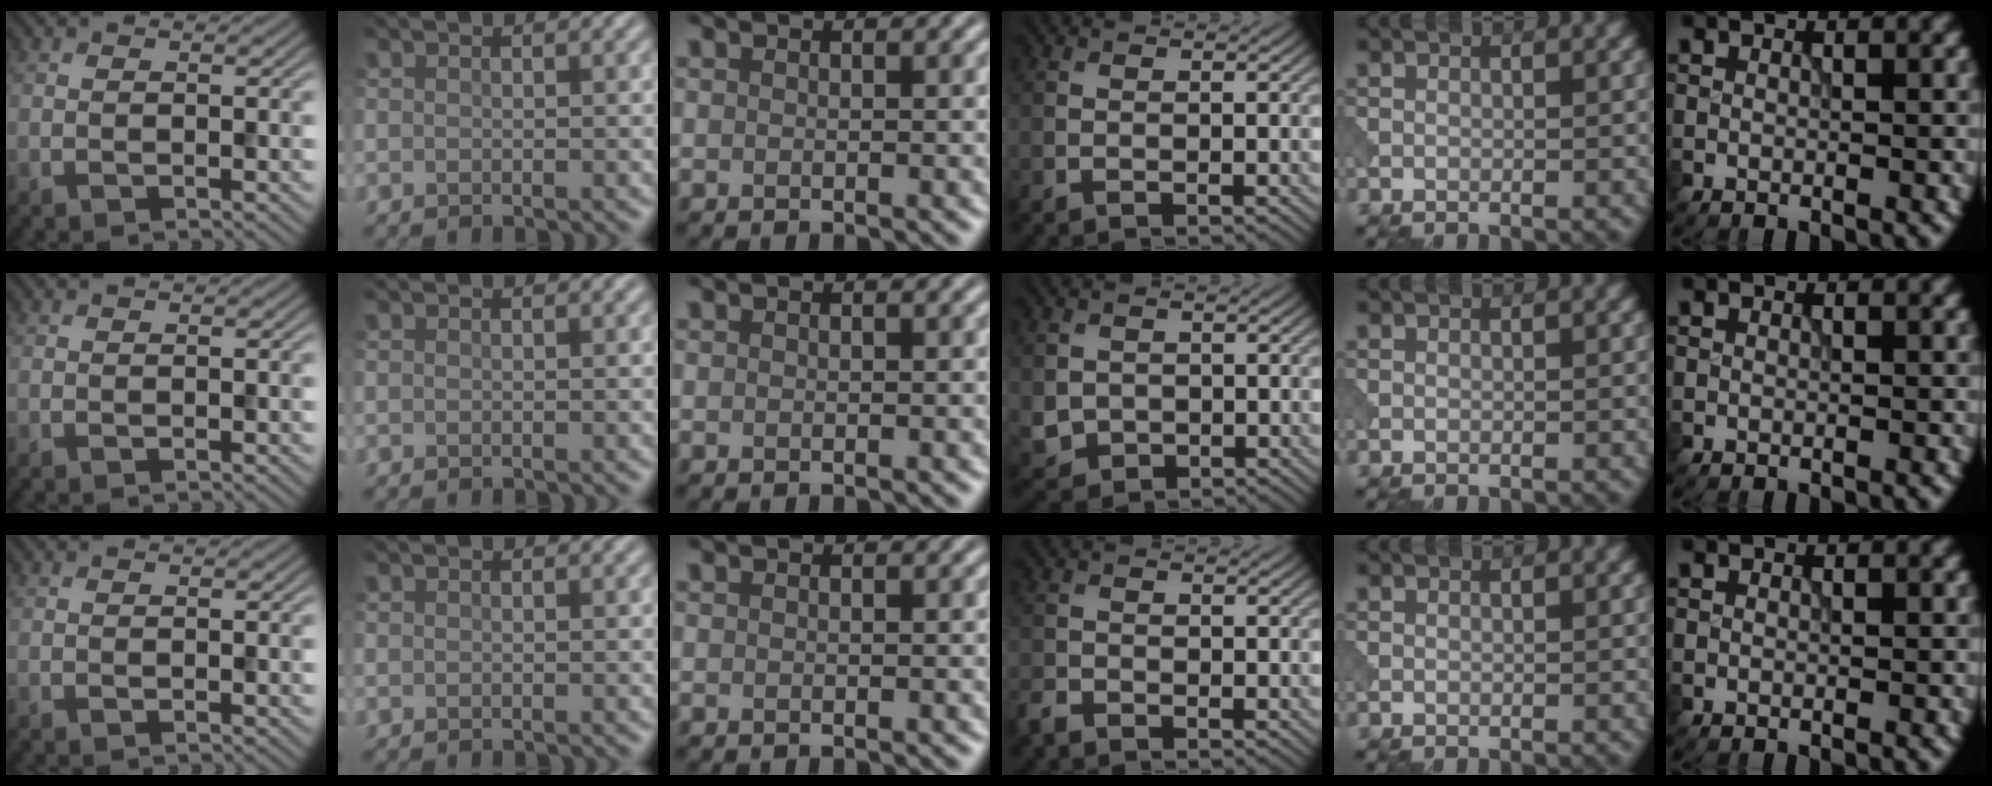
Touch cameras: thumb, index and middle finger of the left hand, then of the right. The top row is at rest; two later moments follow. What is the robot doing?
{"motion": "open", "object": "sandwich press"}